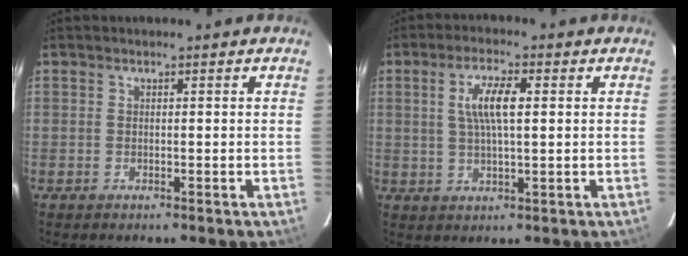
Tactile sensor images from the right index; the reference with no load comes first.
{"total": 6.5, "force": [1.5, 1.8, 6.1], "torque": [-0.117, 0.007, 0.028]}